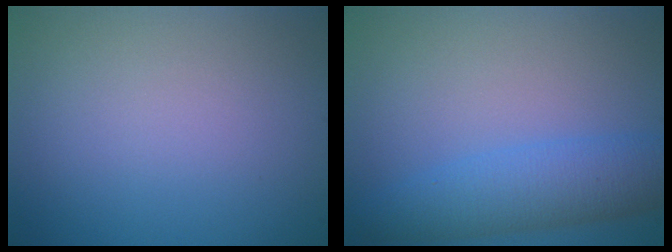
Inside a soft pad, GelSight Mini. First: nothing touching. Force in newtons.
{"total": 4.7, "press": 4.7, "slide": 0.1}